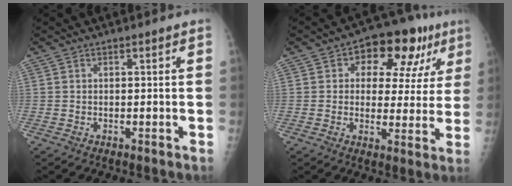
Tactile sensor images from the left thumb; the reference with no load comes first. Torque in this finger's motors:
{"motor_torque": [0.20, 0.25, -0.15, -0.07, 0.12]}